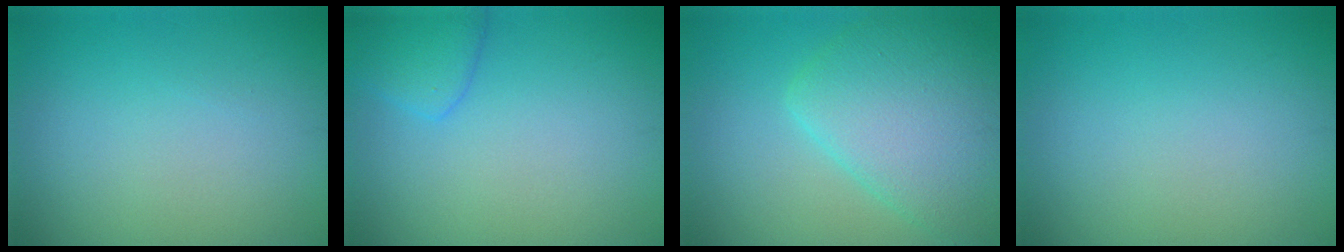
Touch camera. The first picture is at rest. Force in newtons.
{"total": 2.4, "press": 2.4, "slide": 0.2}
{"total": 6.9, "press": 6.9, "slide": 0.2}
{"total": 0.0}